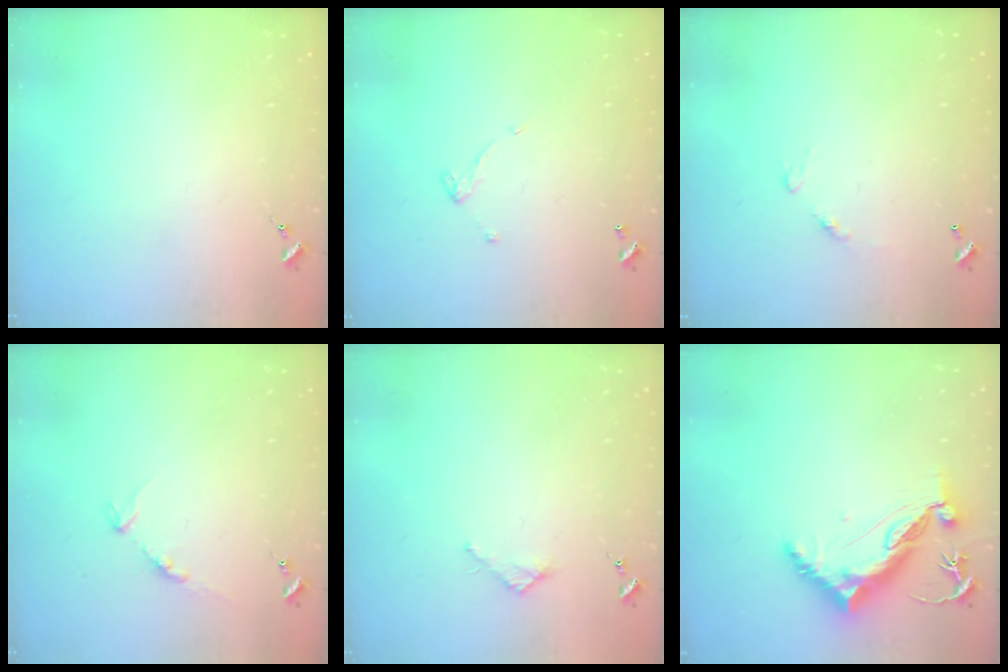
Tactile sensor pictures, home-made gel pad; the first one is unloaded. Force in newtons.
{"total": 4.4, "press": 4.4, "slide": 0.2}
{"total": 7.0, "press": 7.0, "slide": 0.5}
{"total": 5.3, "press": 5.2, "slide": 0.7}
{"total": 2.7, "press": 2.7, "slide": 0.2}
{"total": 10.7, "press": 10.6, "slide": 1.2}